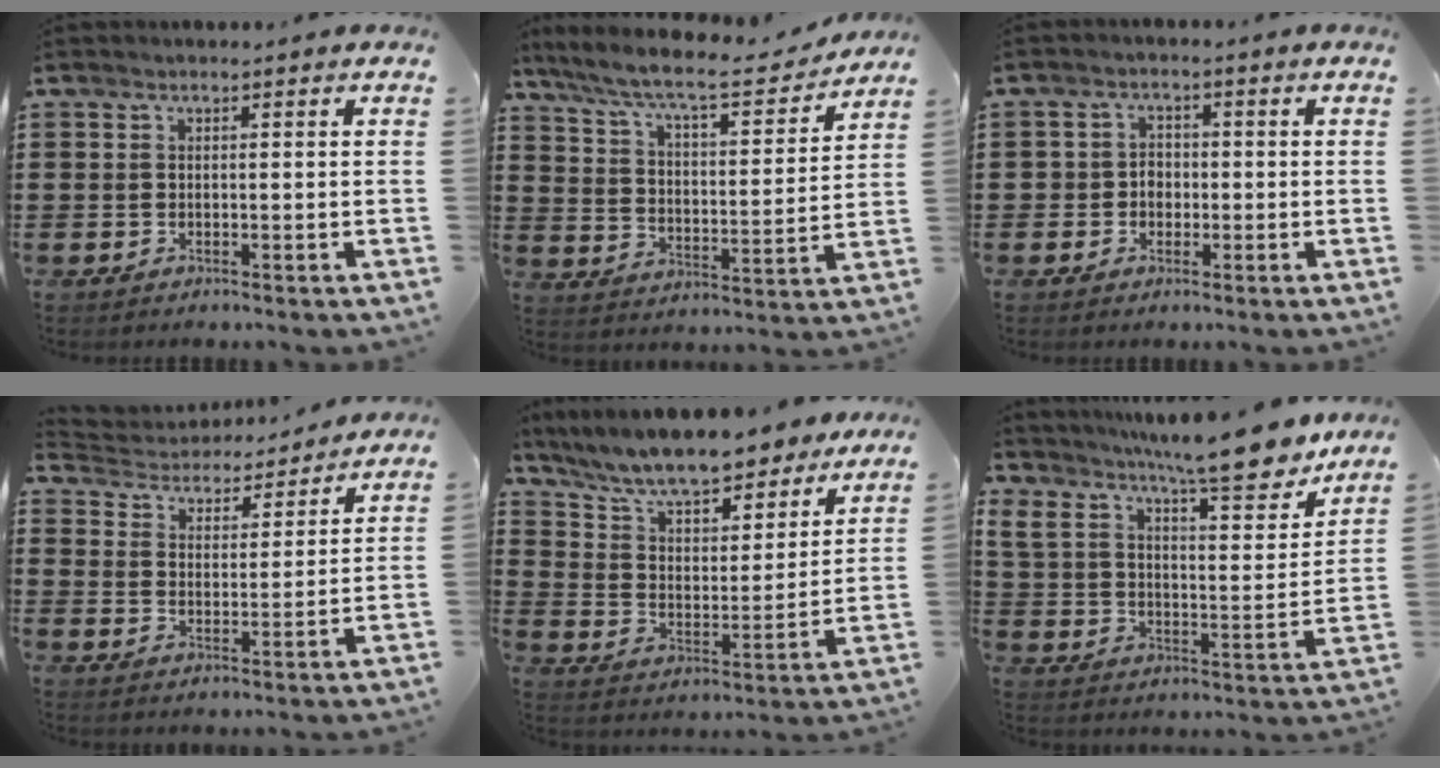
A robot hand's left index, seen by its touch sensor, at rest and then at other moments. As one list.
[{"total": 8.9, "force": [7.7, 0.8, 4.4], "torque": [-0.117, -0.041, 0.126]}, {"total": 2.3, "force": [-0.6, 2.1, 0.8], "torque": [-0.023, 0.006, -0.015]}, {"total": 3.8, "force": [3.7, 0.7, 0.2], "torque": [-0.028, -0.029, 0.057]}, {"total": 9.4, "force": [8.6, 1.2, 3.6], "torque": [-0.105, -0.054, 0.151]}, {"total": 12.2, "force": [10.6, 1.1, 6.0], "torque": [-0.131, -0.073, 0.176]}]